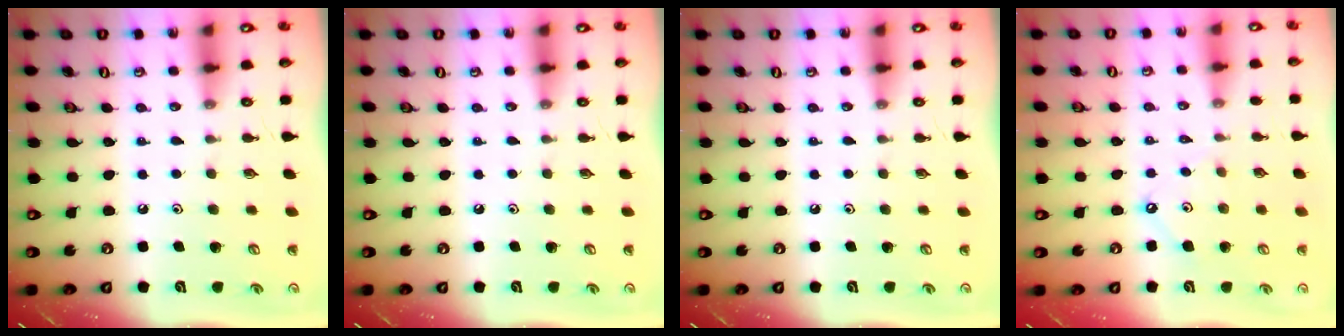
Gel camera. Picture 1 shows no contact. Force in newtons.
{"total": 0.0}
{"total": 0.0}
{"total": 3.7, "press": 3.7, "slide": 0.1}